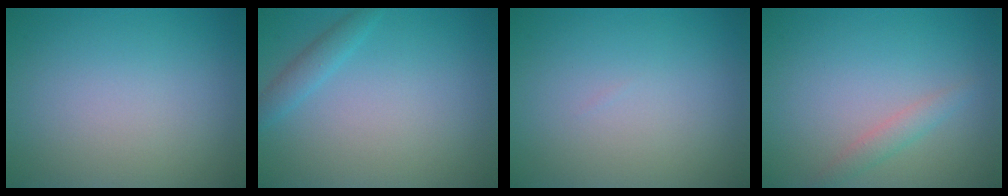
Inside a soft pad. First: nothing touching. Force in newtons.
{"total": 1.5, "press": 1.5, "slide": 0.1}
{"total": 0.0}
{"total": 1.4, "press": 1.4, "slide": 0.1}